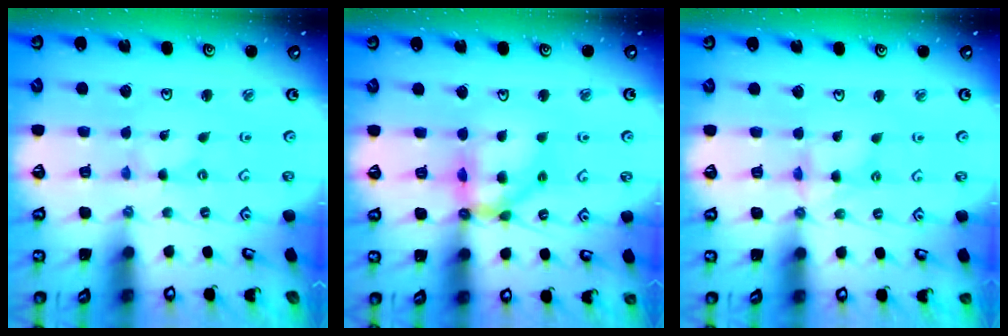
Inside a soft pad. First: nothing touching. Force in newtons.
{"total": 12.5, "press": 12.4, "slide": 1.5}
{"total": 7.1, "press": 7.1, "slide": 0.5}